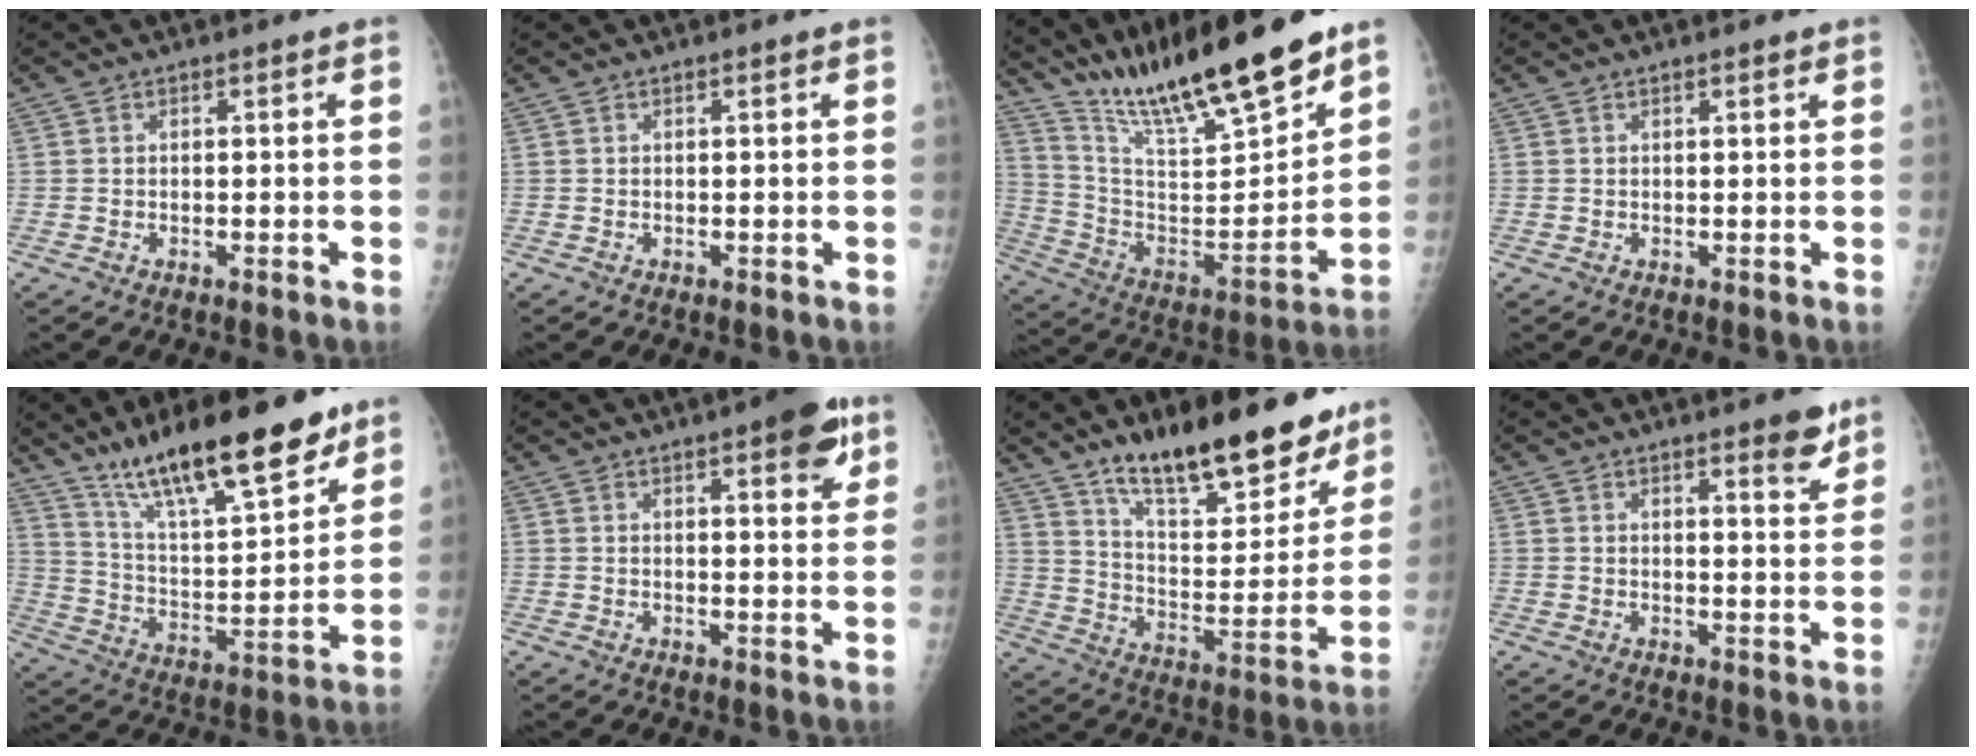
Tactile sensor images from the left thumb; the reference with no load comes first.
{"total": 0.0}
{"total": 23.6, "force": [18.9, 3.8, 13.6], "torque": [-0.206, -0.094, 0.333]}
{"total": 0.9, "force": [0.7, 0.2, 0.6], "torque": [-0.007, -0.002, 0.010]}
{"total": 22.6, "force": [16.0, 5.8, 15.0], "torque": [-0.220, -0.072, 0.273]}
{"total": 8.3, "force": [4.6, 2.4, 6.5], "torque": [-0.066, -0.017, 0.053]}
{"total": 23.9, "force": [17.9, 8.0, 13.6], "torque": [-0.152, -0.105, 0.270]}
{"total": 5.3, "force": [3.7, 1.1, 3.7], "torque": [-0.038, -0.024, 0.045]}